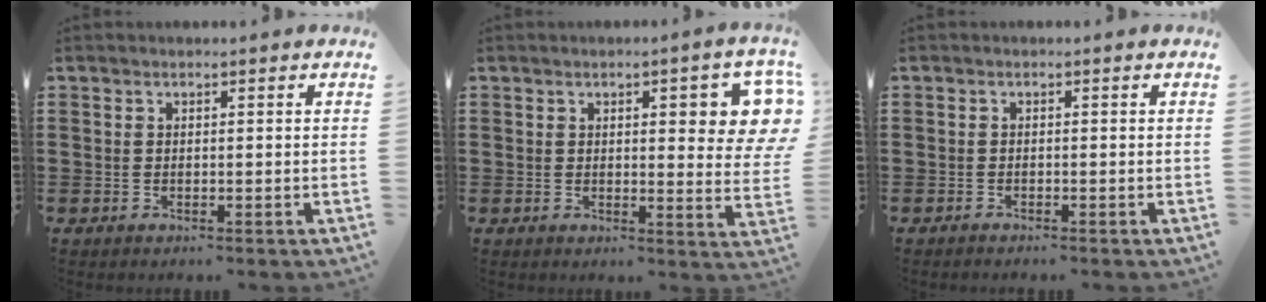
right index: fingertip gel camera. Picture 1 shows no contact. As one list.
[{"total": 6.8, "force": [2.1, 1.9, 6.1], "torque": [-0.086, -0.003, 0.028]}, {"total": 0.6, "force": [-0.6, 0.0, 0.1], "torque": [-0.004, -0.003, -0.012]}]